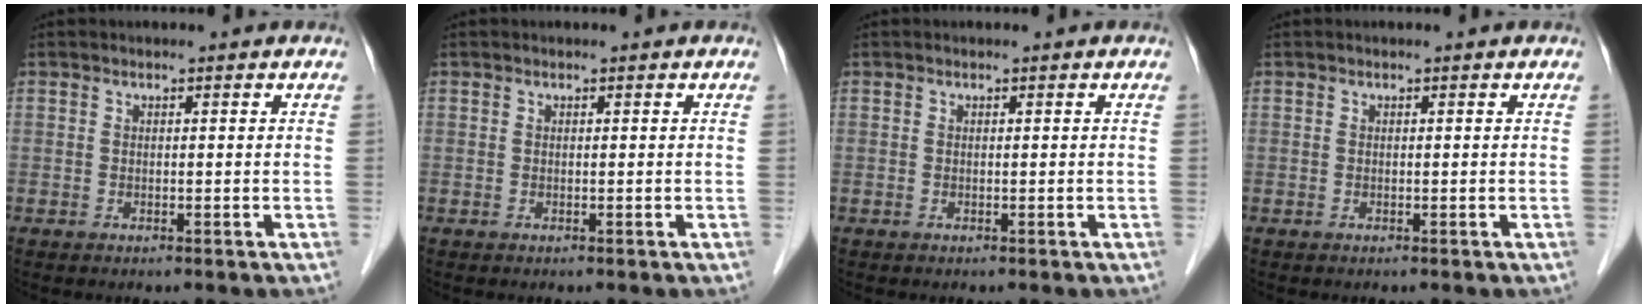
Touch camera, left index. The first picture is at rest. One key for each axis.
{"total": 0.0}
{"total": 0.0}
{"total": 0.0}